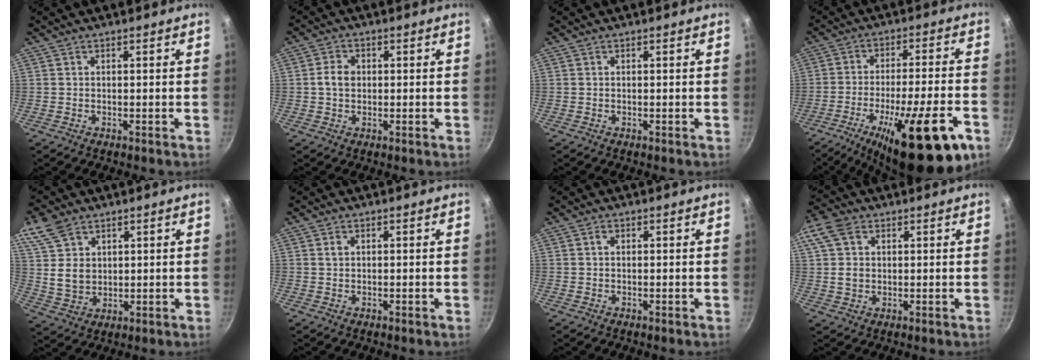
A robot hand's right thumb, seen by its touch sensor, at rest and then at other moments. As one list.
[{"total": 3.8, "force": [0.2, 3.0, 2.4], "torque": [-0.035, 0.008, -0.002]}, {"total": 0.0}, {"total": 22.4, "force": [-10.7, 5.6, 18.9], "torque": [-0.273, 0.023, -0.160]}, {"total": 8.9, "force": [4.6, 6.0, 4.5], "torque": [-0.066, -0.020, 0.095]}, {"total": 1.0, "force": [0.3, 0.8, 0.5], "torque": [-0.006, 0.002, 0.004]}, {"total": 0.9, "force": [0.2, 0.7, 0.5], "torque": [-0.008, 0.005, 0.002]}, {"total": 8.3, "force": [2.5, 6.2, 4.9], "torque": [-0.087, 0.000, 0.038]}]